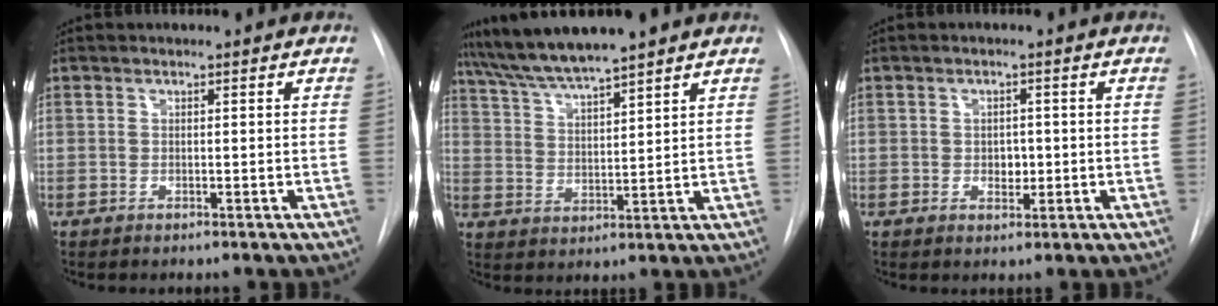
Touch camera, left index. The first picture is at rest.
{"total": 9.2, "force": [8.1, -0.4, 4.2], "torque": [-0.080, 0.024, 0.152]}
{"total": 2.3, "force": [-0.1, 1.6, 1.7], "torque": [-0.022, 0.001, 0.001]}